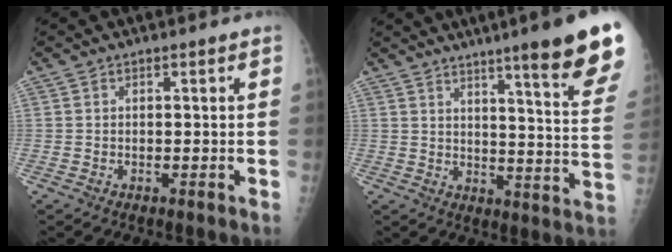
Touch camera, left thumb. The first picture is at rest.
{"total": 19.3, "force": [12.9, 1.3, 14.3], "torque": [-0.165, -0.068, 0.161]}